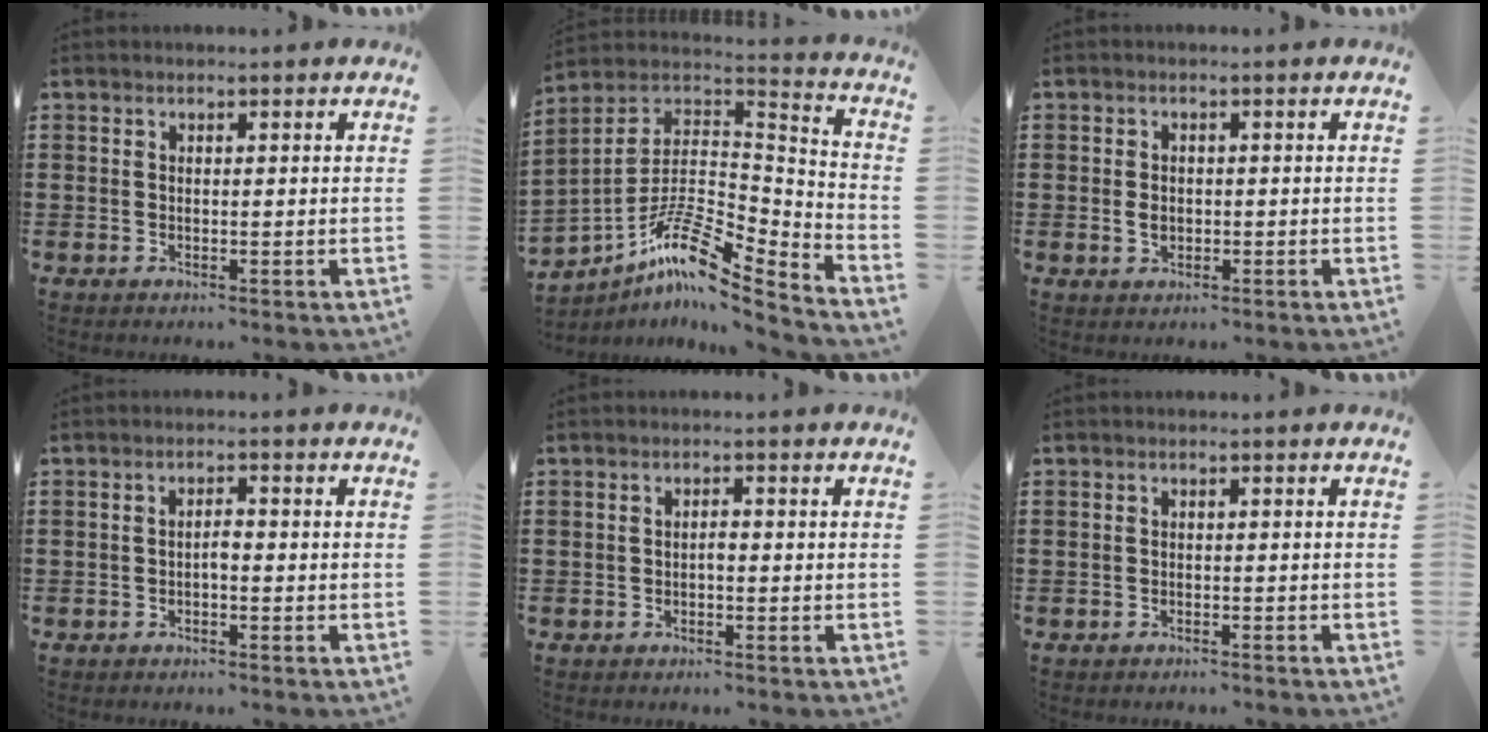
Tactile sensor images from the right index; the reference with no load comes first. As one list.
[{"total": 9.9, "force": [-6.3, 2.7, 7.1], "torque": [-0.156, -0.014, -0.131]}, {"total": 1.7, "force": [-0.3, 1.1, 1.2], "torque": [-0.027, 0.002, -0.007]}, {"total": 1.5, "force": [-0.6, 0.4, 1.4], "torque": [-0.027, 0.001, -0.012]}, {"total": 1.1, "force": [-0.4, 0.3, 1.0], "torque": [-0.021, -0.004, -0.007]}, {"total": 0.9, "force": [-0.9, 0.1, 0.0], "torque": [-0.002, 0.001, -0.020]}]